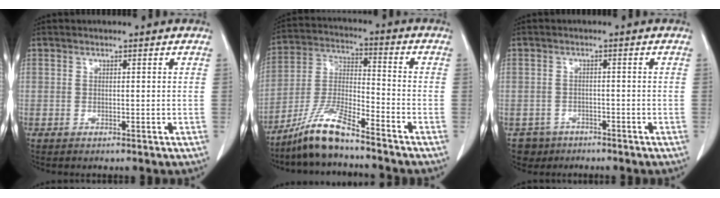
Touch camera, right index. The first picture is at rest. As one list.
[{"total": 10.6, "force": [-8.6, 0.8, 6.2], "torque": [-0.134, -0.010, -0.169]}, {"total": 3.7, "force": [-2.5, 2.6, -0.5], "torque": [0.010, 0.007, -0.043]}]